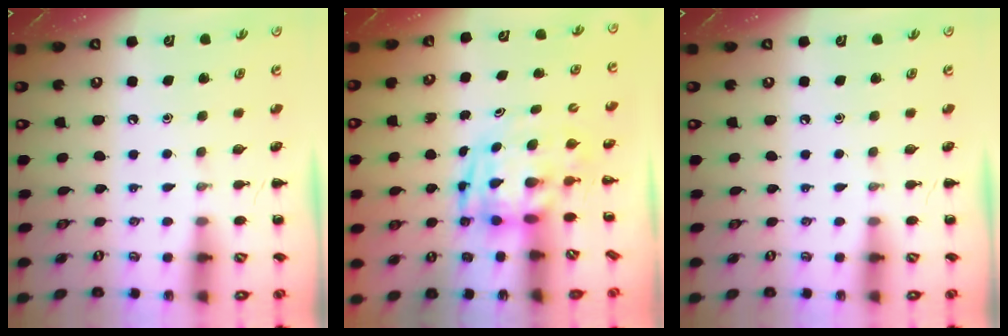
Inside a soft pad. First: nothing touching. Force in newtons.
{"total": 3.2, "press": 3.1, "slide": 0.8}
{"total": 0.0}